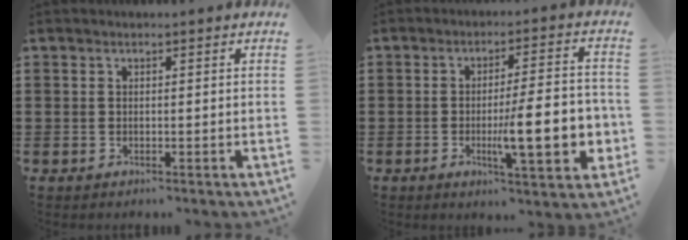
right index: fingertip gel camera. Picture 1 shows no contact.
{"total": 12.7, "force": [-2.6, 2.9, 12.1], "torque": [-0.176, -0.011, -0.043]}